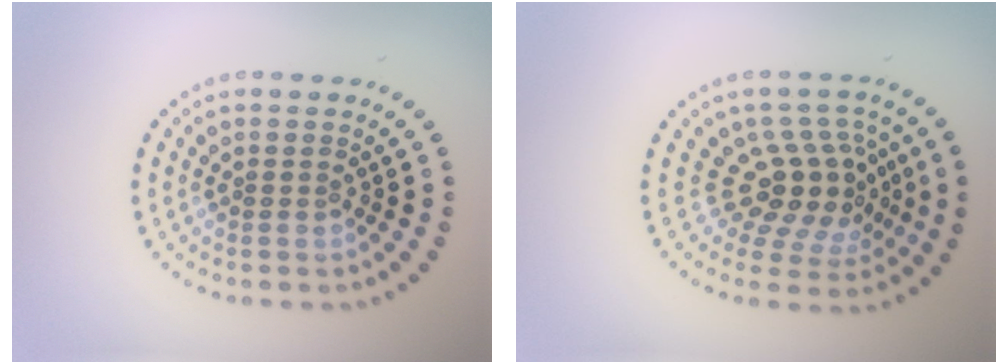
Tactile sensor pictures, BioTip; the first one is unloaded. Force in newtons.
{"total": 4.7, "press": 3.7, "slide": 2.8}